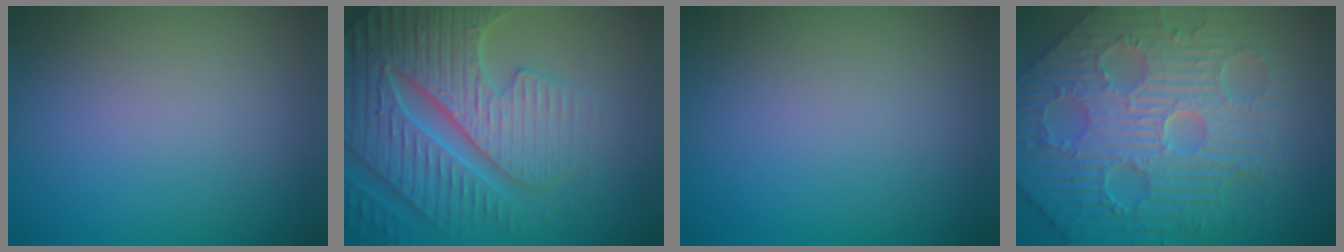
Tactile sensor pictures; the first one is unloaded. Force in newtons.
{"total": 7.4, "press": 7.2, "slide": 1.7}
{"total": 0.0}
{"total": 7.6, "press": 6.3, "slide": 4.3}